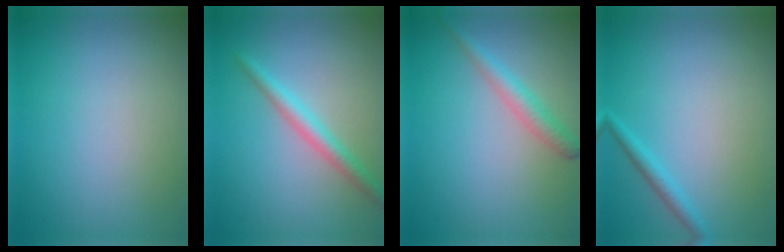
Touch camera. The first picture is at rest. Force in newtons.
{"total": 2.5, "press": 2.5, "slide": 0.0}
{"total": 2.2, "press": 2.2, "slide": 0.1}
{"total": 1.4, "press": 1.4, "slide": 0.1}